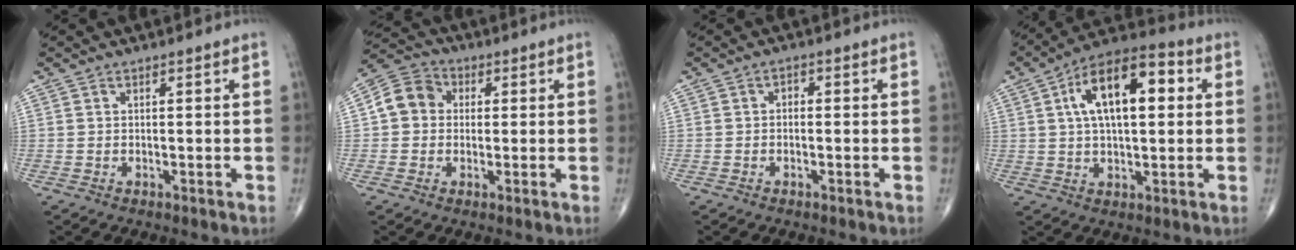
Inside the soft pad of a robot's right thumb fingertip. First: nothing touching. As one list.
[{"total": 7.3, "force": [0.6, 6.3, 3.7], "torque": [-0.056, 0.019, -0.002]}, {"total": 1.3, "force": [-0.2, 1.0, 0.9], "torque": [-0.006, 0.007, -0.009]}, {"total": 16.0, "force": [3.6, 7.6, 13.6], "torque": [-0.212, 0.025, 0.051]}]